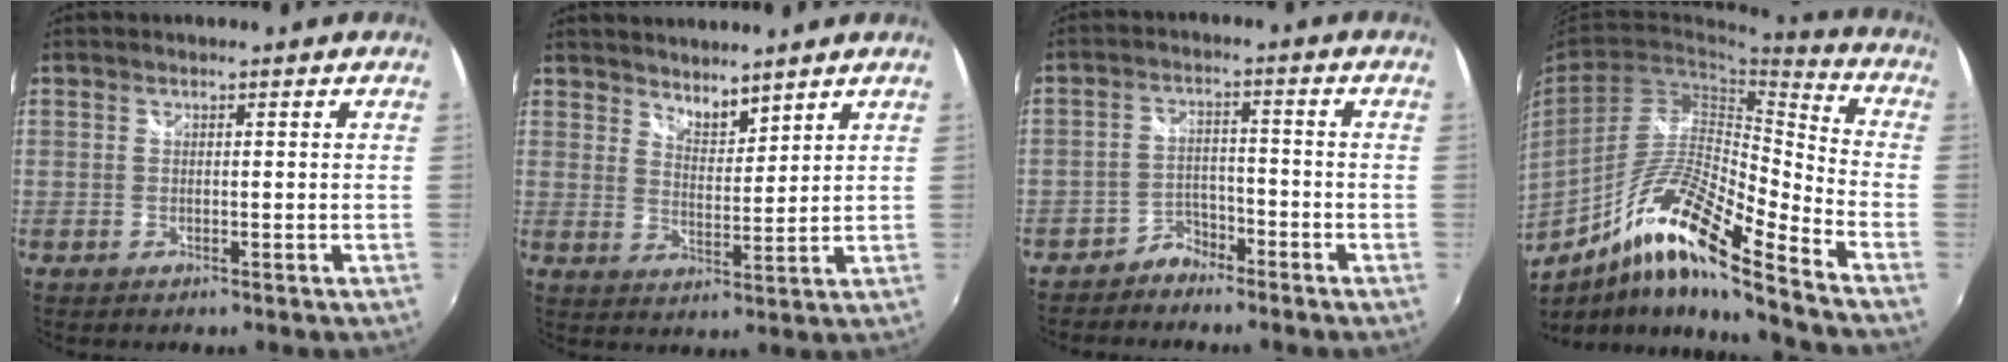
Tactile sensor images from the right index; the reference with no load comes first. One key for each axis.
{"total": 4.7, "fx": 4.3, "fy": 1.3, "fz": 1.4, "tx": -0.016, "ty": -0.003, "tz": 0.073}
{"total": 4.8, "fx": -4.0, "fy": 2.5, "fz": 0.6, "tx": -0.022, "ty": 0.011, "tz": -0.071}
{"total": 17.6, "fx": -11.1, "fy": 1.8, "fz": 13.5, "tx": -0.249, "ty": -0.006, "tz": -0.212}